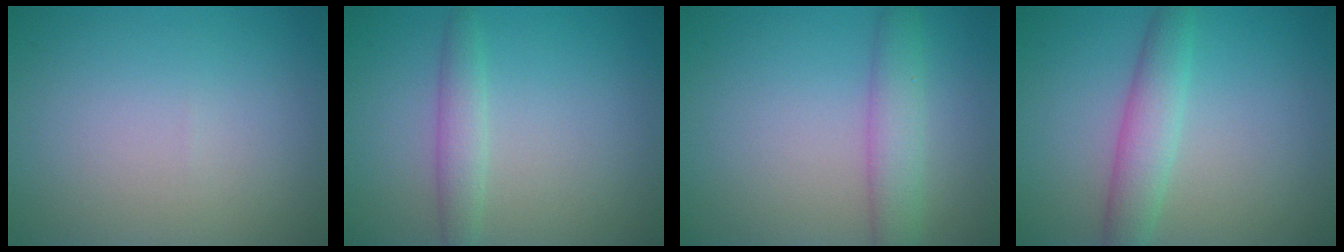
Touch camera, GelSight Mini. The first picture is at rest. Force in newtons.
{"total": 2.1, "press": 2.1, "slide": 0.1}
{"total": 3.4, "press": 3.4, "slide": 0.1}
{"total": 3.5, "press": 3.5, "slide": 0.1}